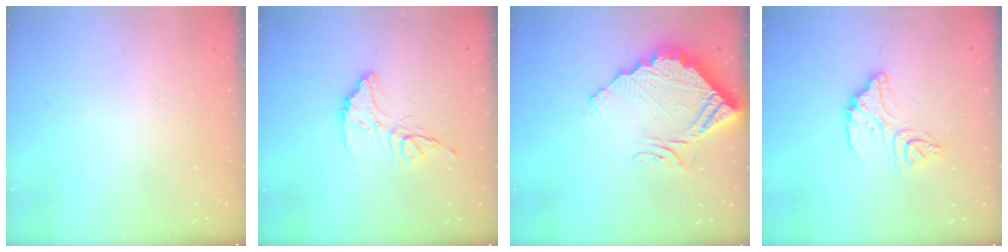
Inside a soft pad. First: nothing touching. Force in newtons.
{"total": 12.8, "press": 12.7, "slide": 0.8}
{"total": 13.8, "press": 13.8, "slide": 1.1}
{"total": 12.9, "press": 12.9, "slide": 1.0}